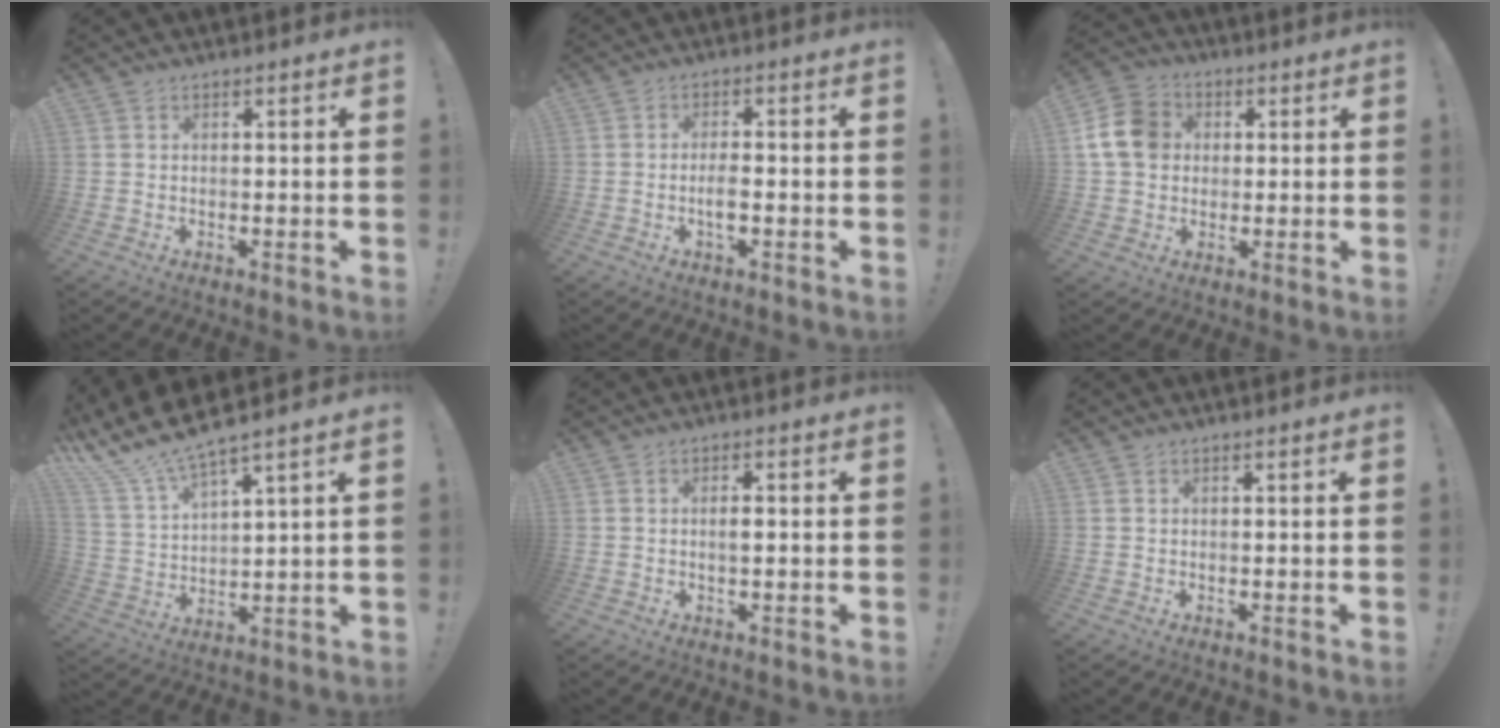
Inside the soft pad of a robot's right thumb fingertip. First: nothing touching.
{"total": 3.6, "force": [-1.3, 1.6, 3.0], "torque": [-0.042, 0.005, -0.022]}
{"total": 12.3, "force": [1.9, 10.2, 6.5], "torque": [-0.119, 0.009, 0.042]}
{"total": 10.1, "force": [9.1, 0.9, 4.5], "torque": [-0.113, -0.065, 0.162]}
{"total": 2.1, "force": [-0.3, 0.7, 2.0], "torque": [-0.026, 0.000, -0.009]}
{"total": 0.0}